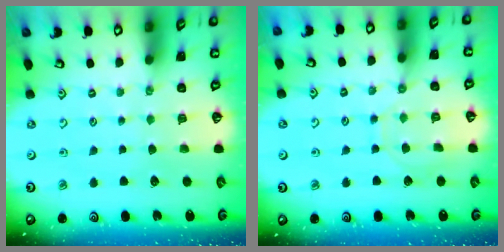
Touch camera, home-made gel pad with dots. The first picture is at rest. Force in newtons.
{"total": 7.4, "press": 7.4, "slide": 0.7}